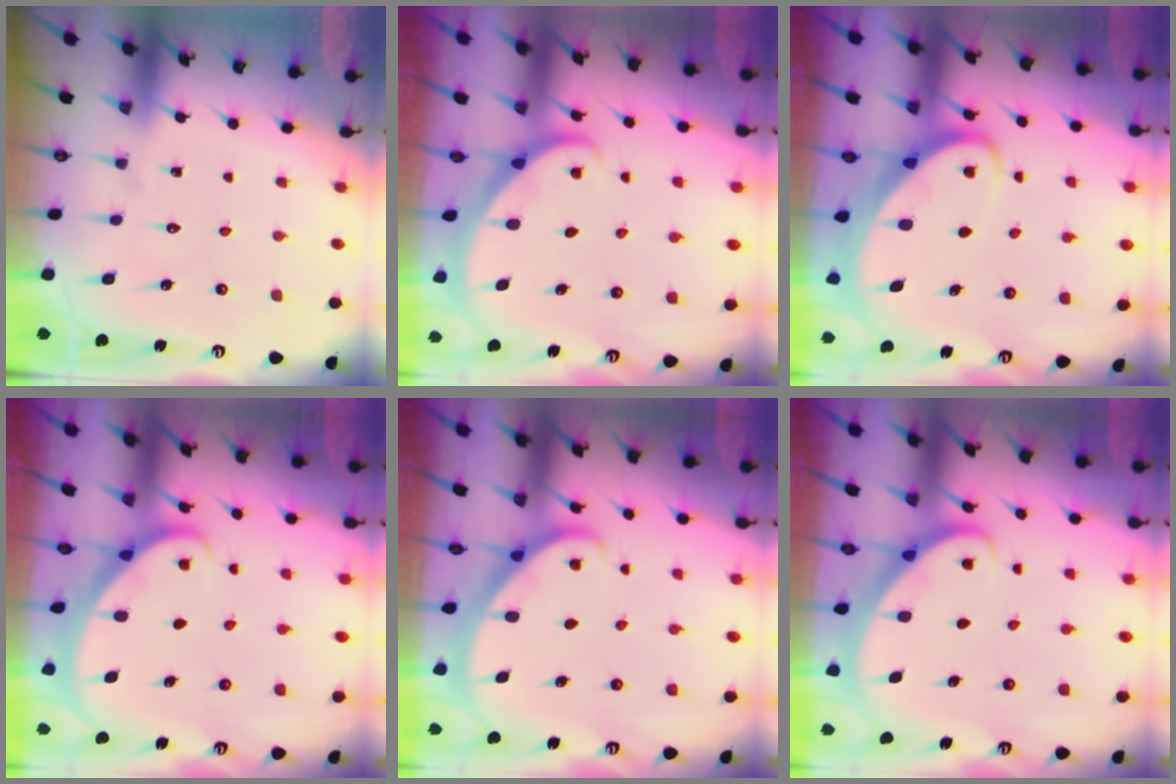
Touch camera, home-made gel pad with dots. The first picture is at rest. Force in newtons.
{"total": 2.1, "press": 2.1, "slide": 0.1}
{"total": 3.6, "press": 3.5, "slide": 0.4}
{"total": 1.7, "press": 1.7, "slide": 0.1}
{"total": 2.2, "press": 2.2, "slide": 0.2}
{"total": 2.7, "press": 2.7, "slide": 0.2}